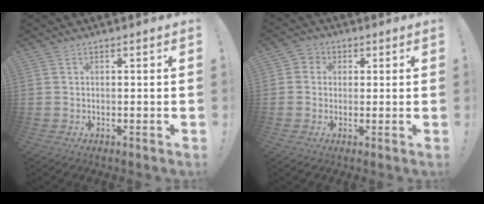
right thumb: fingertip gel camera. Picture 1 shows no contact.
{"total": 3.8, "force": [-0.4, 3.6, 1.2], "torque": [-0.014, 0.007, -0.008]}